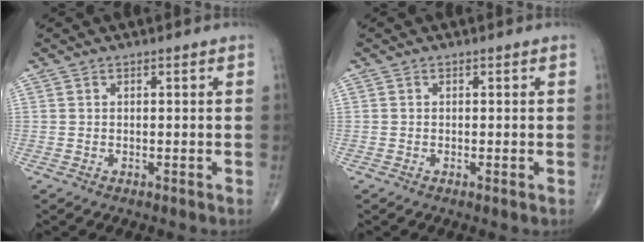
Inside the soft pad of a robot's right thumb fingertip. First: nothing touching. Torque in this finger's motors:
{"motor_torque": [-0.09, -0.06, -0.19, 0.05, -0.03]}